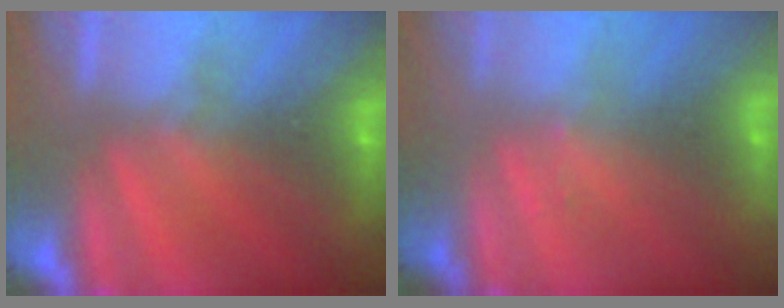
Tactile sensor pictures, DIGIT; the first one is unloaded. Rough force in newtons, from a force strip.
{"total": 1.3}